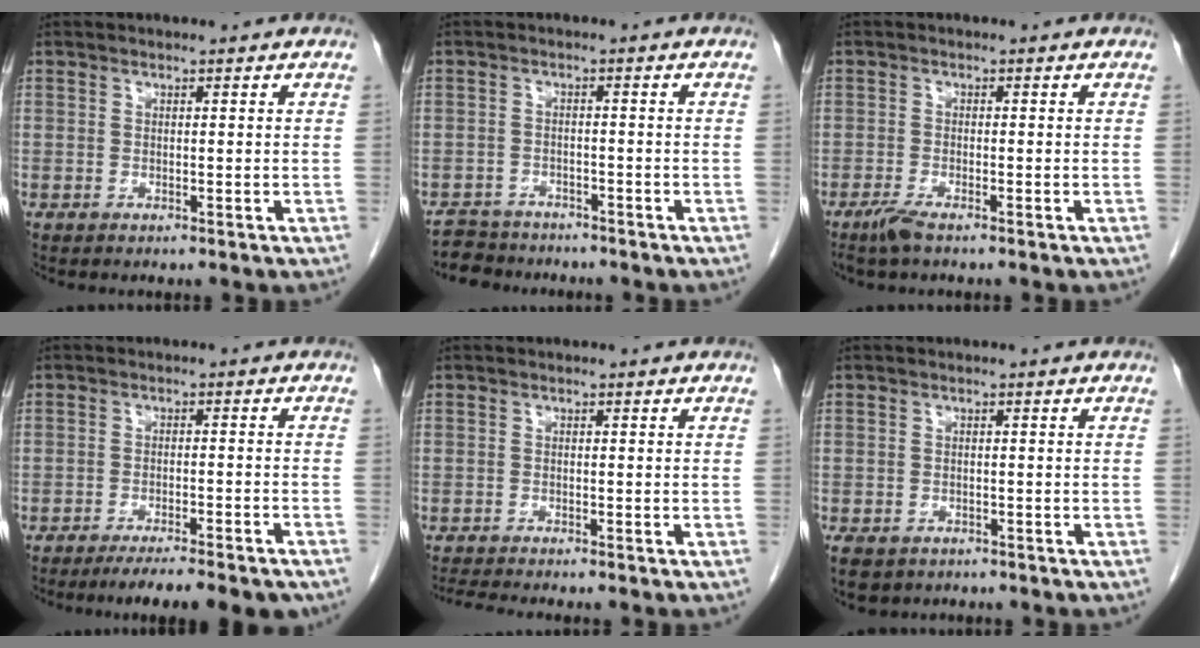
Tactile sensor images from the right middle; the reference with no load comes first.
{"total": 4.9, "force": [-4.6, 1.9, -0.2], "torque": [0.006, -0.006, -0.075]}
{"total": 2.4, "force": [-1.8, 0.2, 1.6], "torque": [-0.039, -0.005, -0.038]}
{"total": 10.5, "force": [-8.9, 0.9, 5.6], "torque": [-0.066, -0.012, -0.123]}
{"total": 2.8, "force": [-2.6, -0.8, 0.8], "torque": [-0.023, -0.016, -0.048]}
{"total": 6.0, "force": [-4.0, 3.9, 2.3], "torque": [-0.045, -0.006, -0.054]}